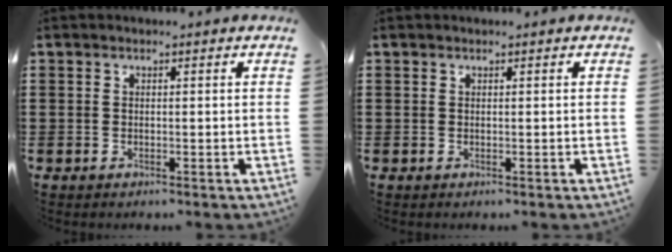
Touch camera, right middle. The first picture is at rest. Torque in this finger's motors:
{"motor_torque": [0.09, -0.04, -0.01, -0.01]}